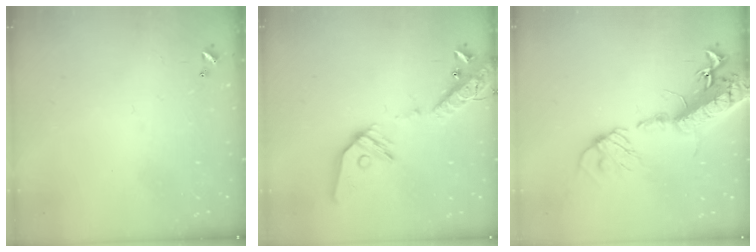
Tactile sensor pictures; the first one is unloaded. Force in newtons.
{"total": 18.3, "press": 17.9, "slide": 3.6}
{"total": 23.1, "press": 22.6, "slide": 4.7}